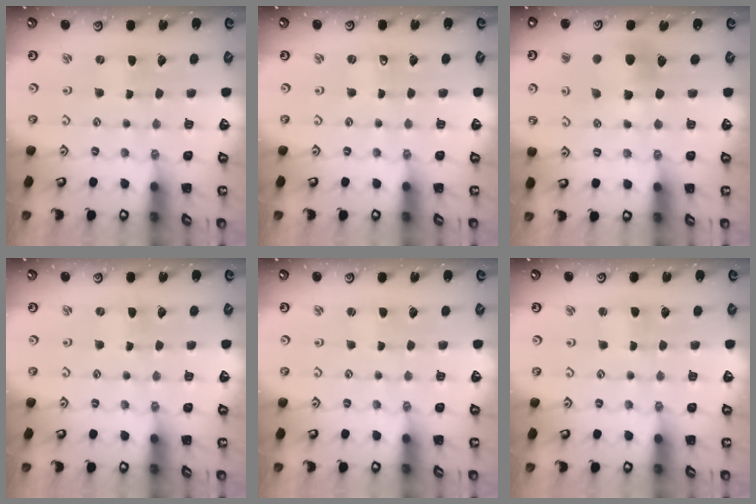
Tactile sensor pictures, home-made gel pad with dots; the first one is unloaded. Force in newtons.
{"total": 0.0}
{"total": 7.2, "press": 7.2, "slide": 0.6}
{"total": 0.0}
{"total": 0.0}
{"total": 0.9, "press": 0.9, "slide": 0.0}